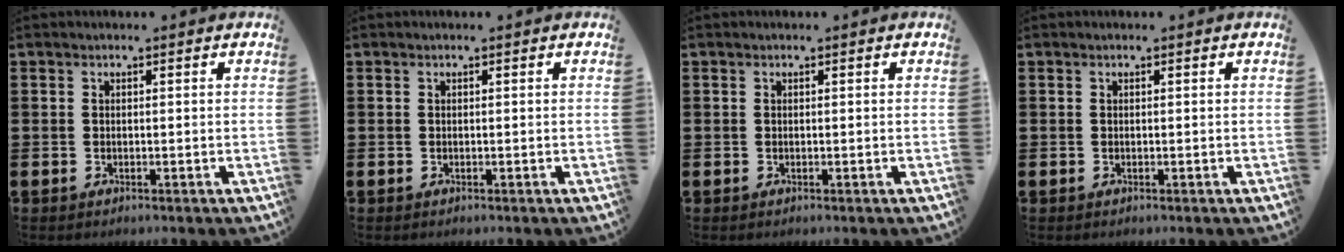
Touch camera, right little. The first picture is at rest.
{"total": 0.0}
{"total": 0.0}
{"total": 0.0}